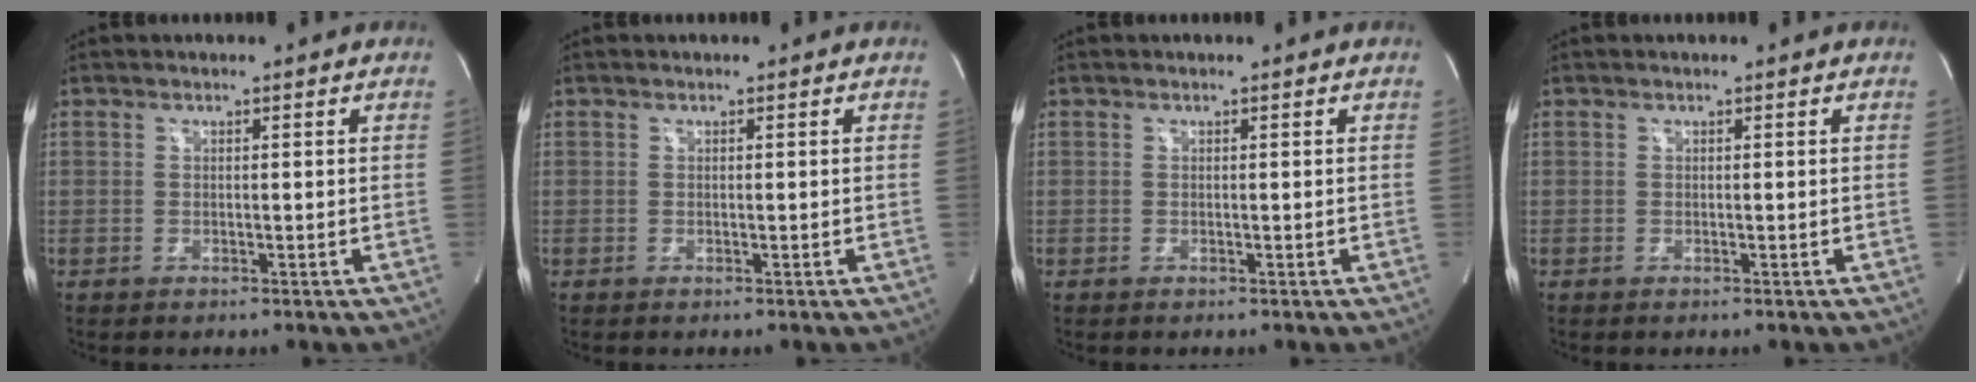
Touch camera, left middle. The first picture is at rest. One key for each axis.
{"total": 0.0}
{"total": 0.0}
{"total": 0.0}